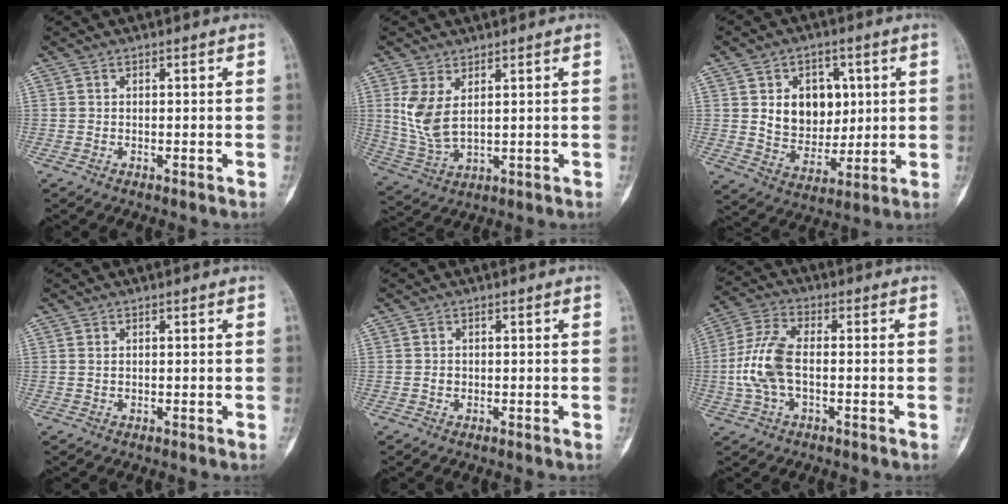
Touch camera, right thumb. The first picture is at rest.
{"total": 7.8, "force": [2.4, 4.0, 6.3], "torque": [-0.136, -0.014, 0.064]}
{"total": 12.2, "force": [2.7, 9.2, 7.5], "torque": [-0.065, -0.015, 0.056]}
{"total": 0.6, "force": [0.3, 0.4, 0.4], "torque": [-0.010, 0.003, 0.006]}
{"total": 0.8, "force": [-0.1, 0.7, 0.4], "torque": [-0.006, 0.002, -0.001]}
{"total": 9.7, "force": [-1.1, 4.8, 8.3], "torque": [-0.193, 0.023, -0.024]}